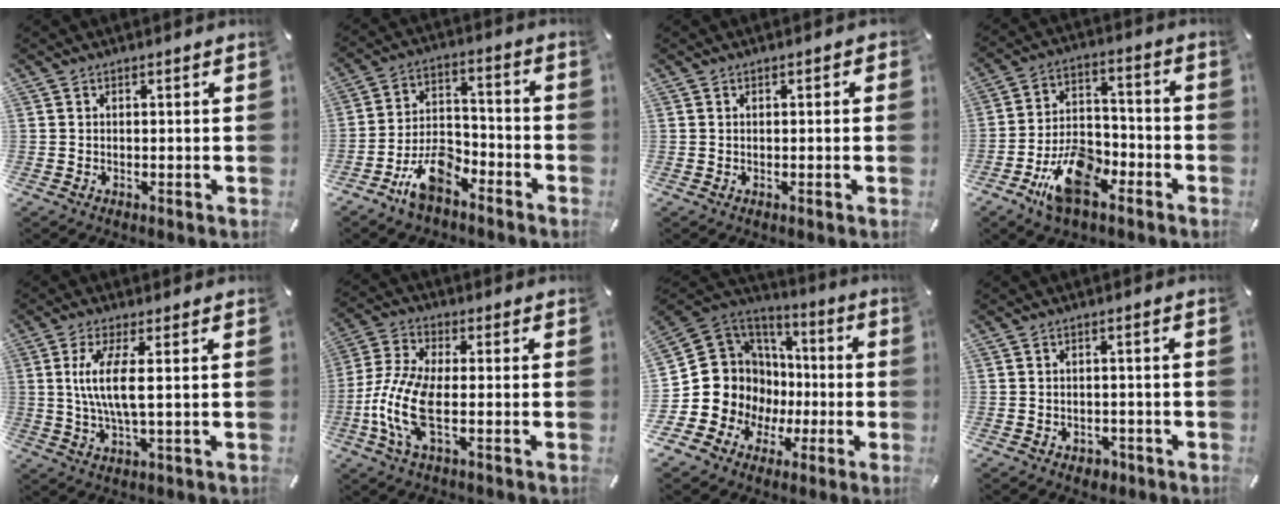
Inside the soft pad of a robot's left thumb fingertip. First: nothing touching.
{"total": 11.3, "force": [-7.7, 5.7, 6.0], "torque": [-0.112, 0.048, -0.141]}
{"total": 0.6, "force": [-0.2, 0.5, 0.3], "torque": [-0.003, 0.003, -0.006]}
{"total": 14.3, "force": [-7.7, 8.1, 9.0], "torque": [-0.160, 0.043, -0.132]}
{"total": 8.5, "force": [1.1, 1.4, 8.3], "torque": [-0.177, -0.009, 0.012]}
{"total": 11.8, "force": [-2.8, 4.5, 10.6], "torque": [-0.243, -0.021, -0.055]}
{"total": 14.0, "force": [-2.2, 13.8, 1.6], "torque": [-0.050, -0.029, -0.005]}
{"total": 2.7, "force": [-1.5, 2.1, 0.9], "torque": [-0.014, 0.007, -0.028]}